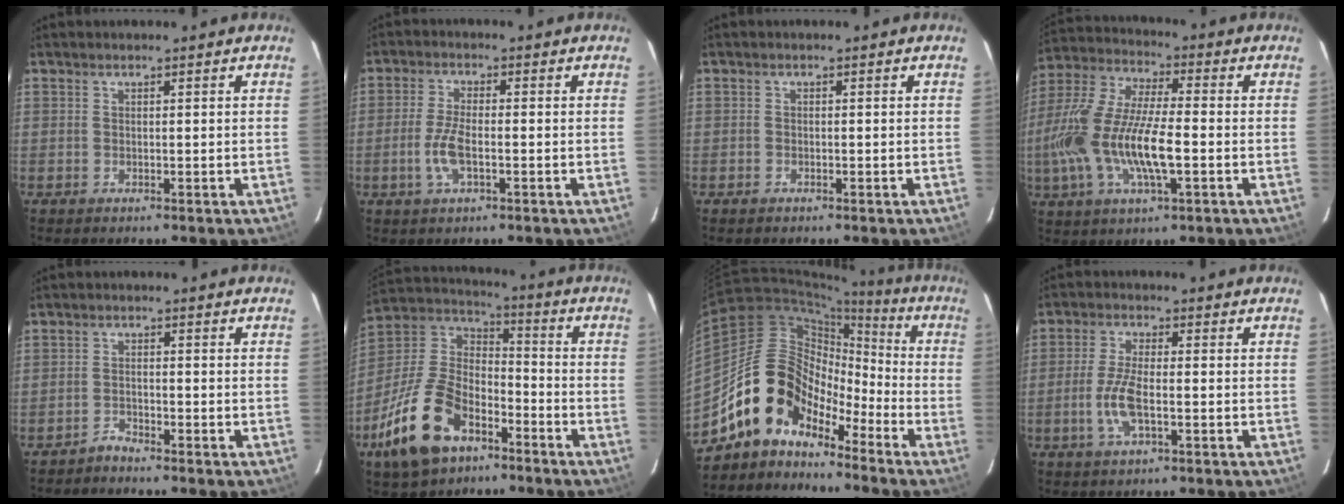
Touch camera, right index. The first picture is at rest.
{"total": 5.6, "force": [-1.8, 1.8, 5.0], "torque": [-0.111, 0.000, -0.037]}
{"total": 0.8, "force": [-0.7, 0.4, 0.0], "torque": [-0.004, 0.002, -0.014]}
{"total": 18.5, "force": [-3.8, 5.5, 17.2], "torque": [-0.354, -0.008, -0.078]}
{"total": 2.0, "force": [-2.0, 0.2, 0.0], "torque": [-0.004, 0.001, -0.041]}
{"total": 20.2, "force": [-11.0, 11.5, 12.5], "torque": [-0.278, -0.002, -0.196]}
{"total": 12.4, "force": [-9.4, 6.9, 4.2], "torque": [-0.074, 0.035, -0.187]}
{"total": 6.6, "force": [-2.0, 2.1, 6.0], "torque": [-0.131, -0.001, -0.040]}